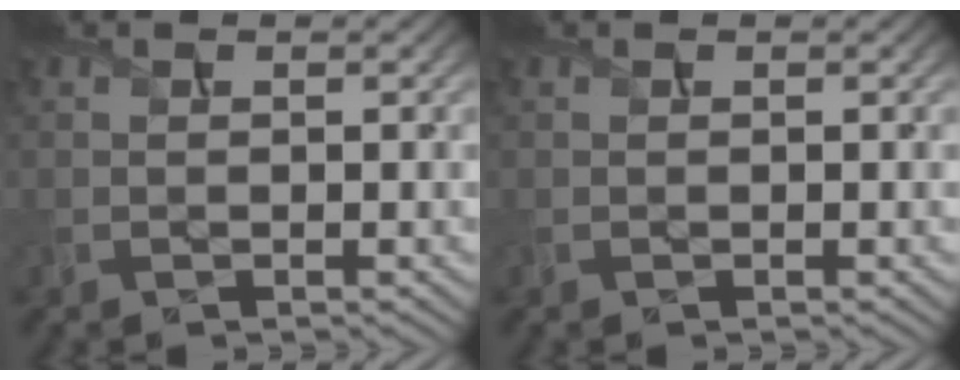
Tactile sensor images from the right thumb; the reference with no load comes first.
{"total": 0.0}